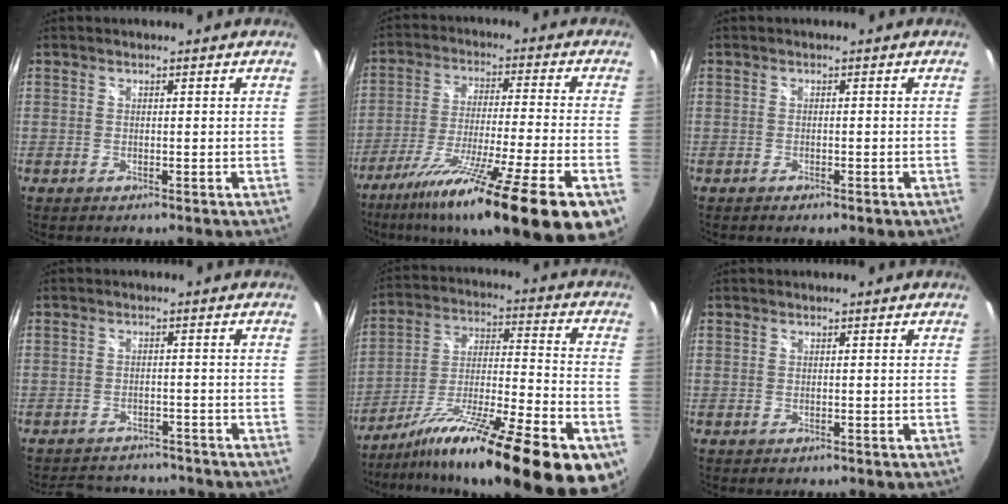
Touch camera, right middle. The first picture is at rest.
{"total": 23.5, "force": [-15.0, 0.6, 18.1], "torque": [-0.293, -0.068, -0.243]}
{"total": 1.5, "force": [-1.1, 0.6, 0.8], "torque": [-0.014, -0.006, -0.018]}
{"total": 9.6, "force": [-8.6, 3.5, 2.4], "torque": [-0.057, 0.009, -0.117]}
{"total": 27.0, "force": [-17.6, 4.9, 19.9], "torque": [-0.300, -0.034, -0.277]}
{"total": 0.0}